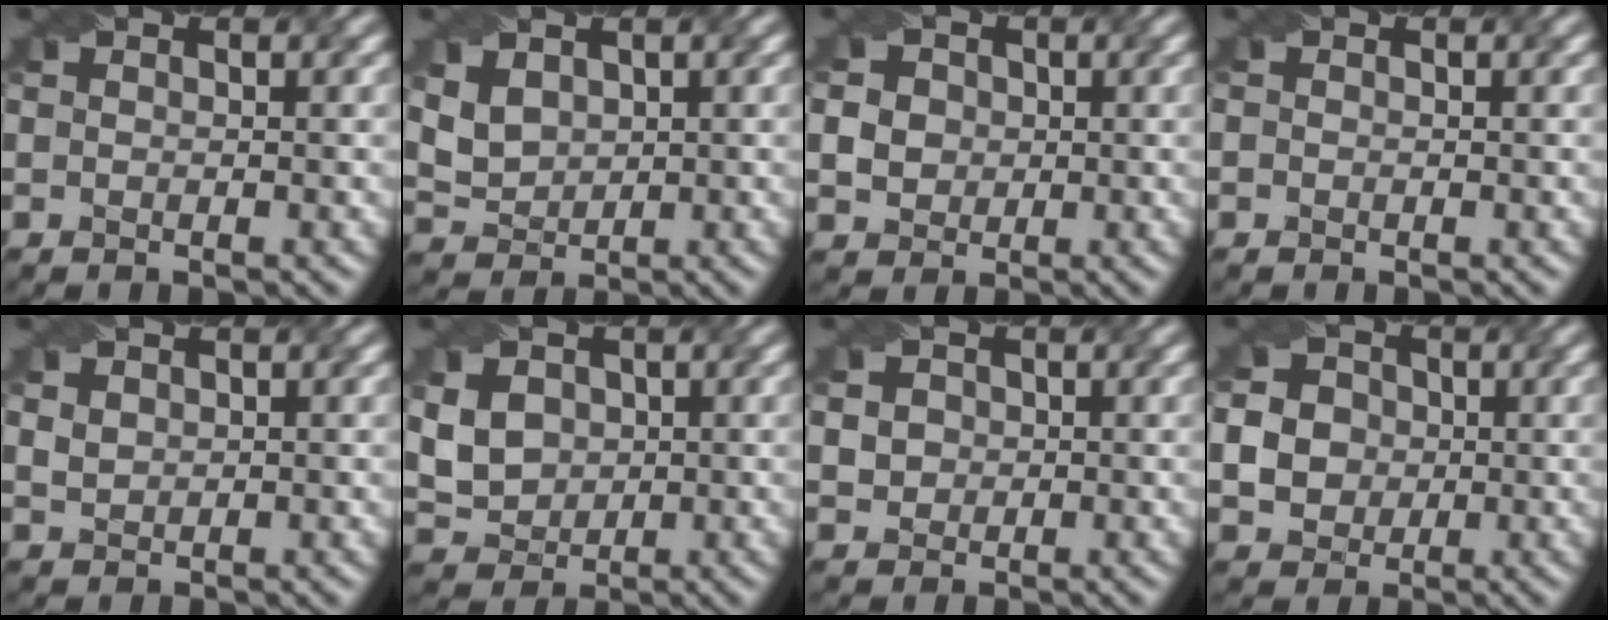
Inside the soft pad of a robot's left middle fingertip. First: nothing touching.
{"total": 3.2, "force": [1.5, 2.3, 1.5], "torque": [-0.054, 0.003, 0.051]}
{"total": 5.6, "force": [1.7, 4.8, 2.3], "torque": [-0.044, 0.031, 0.020]}
{"total": 0.0}
{"total": 2.2, "force": [1.3, 1.5, 0.9], "torque": [-0.034, 0.007, 0.034]}
{"total": 4.8, "force": [1.2, 4.0, 2.4], "torque": [-0.071, 0.013, 0.029]}
{"total": 3.7, "force": [1.3, 3.0, 1.6], "torque": [-0.034, 0.021, 0.018]}
{"total": 6.1, "force": [0.5, 5.6, 2.4], "torque": [-0.054, 0.030, 0.006]}